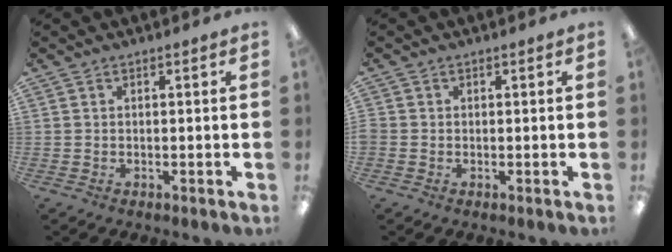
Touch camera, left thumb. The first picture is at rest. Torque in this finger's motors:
{"motor_torque": [-0.53, 0.63, 1.00, -0.04, 0.03]}